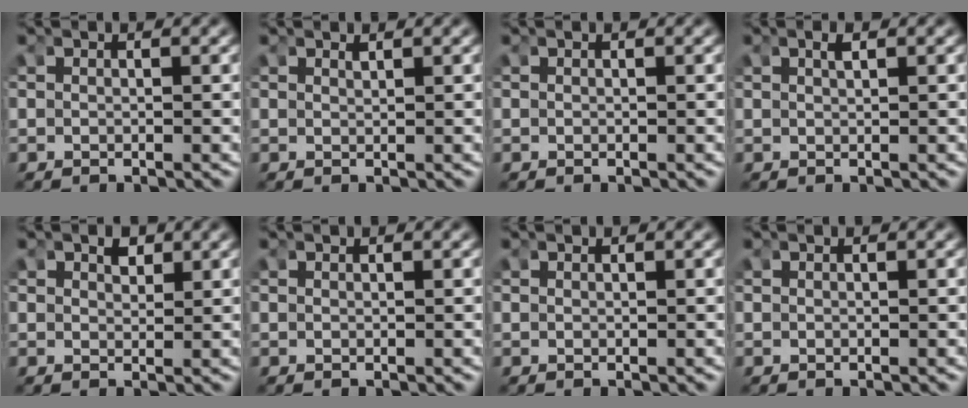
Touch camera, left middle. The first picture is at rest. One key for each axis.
{"total": 0.8, "fx": 0.5, "fy": -0.6, "fz": 0.0, "tx": 0.000, "ty": -0.003, "tz": 0.011}
{"total": 0.0}
{"total": 0.8, "fx": 0.4, "fy": -0.4, "fz": 0.5, "tx": -0.006, "ty": 0.005, "tz": 0.008}
{"total": 1.3, "fx": 1.0, "fy": 0.5, "fz": 0.6, "tx": -0.012, "ty": -0.007, "tz": 0.021}
{"total": 0.0}
{"total": 0.0}
{"total": 0.0}